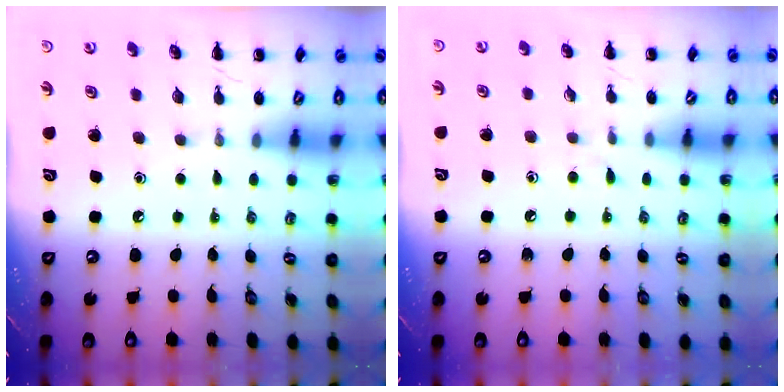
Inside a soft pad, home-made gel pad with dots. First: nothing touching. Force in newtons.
{"total": 3.7, "press": 3.4, "slide": 1.6}